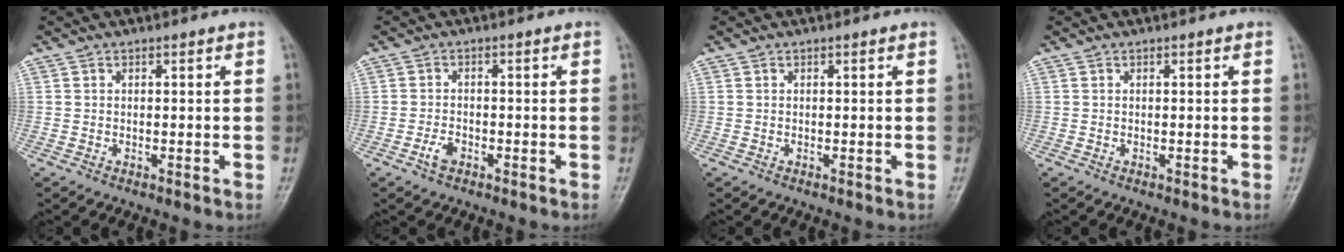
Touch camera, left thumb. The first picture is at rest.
{"total": 2.3, "force": [-1.5, 1.3, 1.2], "torque": [-0.029, 0.008, -0.029]}
{"total": 0.0}
{"total": 0.0}